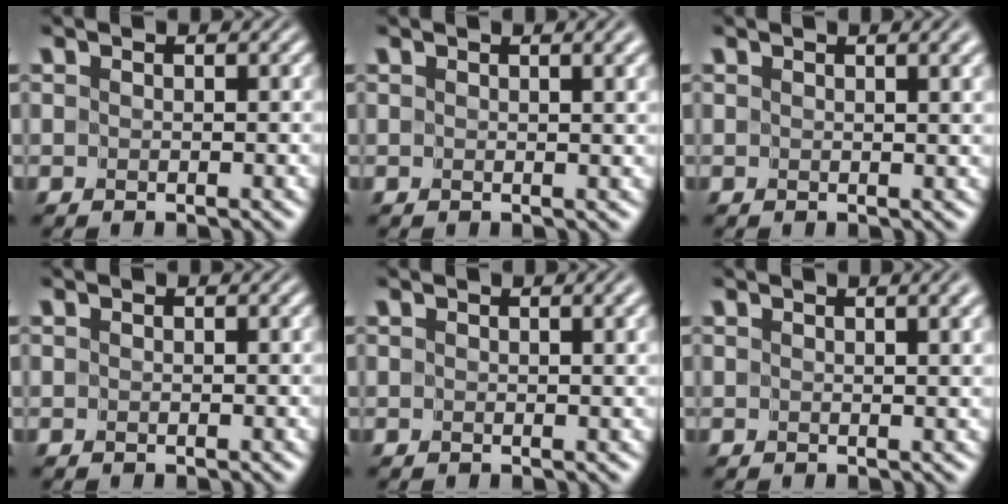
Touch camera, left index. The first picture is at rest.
{"total": 2.2, "force": [1.0, 0.5, 1.9], "torque": [-0.019, 0.001, 0.014]}
{"total": 2.6, "force": [1.2, 0.7, 2.2], "torque": [-0.021, 0.001, 0.015]}
{"total": 0.0}
{"total": 1.7, "force": [0.7, 0.3, 1.5], "torque": [-0.017, 0.002, 0.010]}
{"total": 3.4, "force": [1.4, 1.1, 2.9], "torque": [-0.022, 0.003, 0.013]}